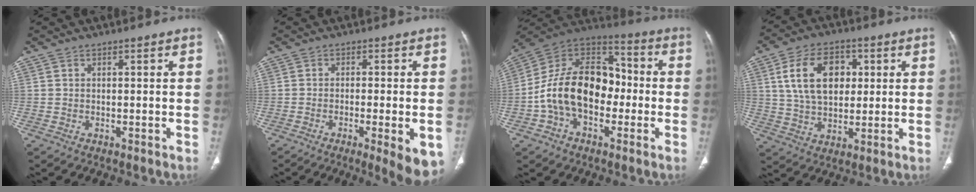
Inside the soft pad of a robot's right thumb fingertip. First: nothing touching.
{"total": 9.8, "force": [-4.1, 2.1, 8.6], "torque": [-0.115, -0.012, -0.059]}
{"total": 18.9, "force": [-3.1, 12.8, 13.6], "torque": [-0.211, 0.052, -0.059]}
{"total": 13.8, "force": [3.3, 9.1, 9.8], "torque": [-0.145, 0.002, 0.061]}